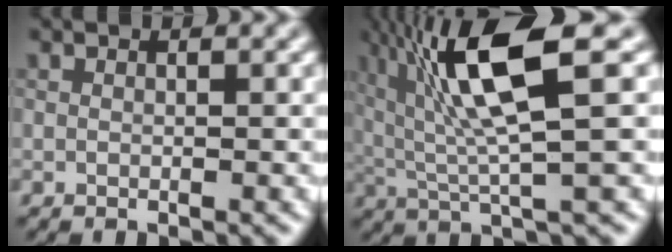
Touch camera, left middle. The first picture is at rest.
{"total": 8.0, "force": [2.4, 1.5, 7.5], "torque": [-0.147, 0.011, 0.061]}